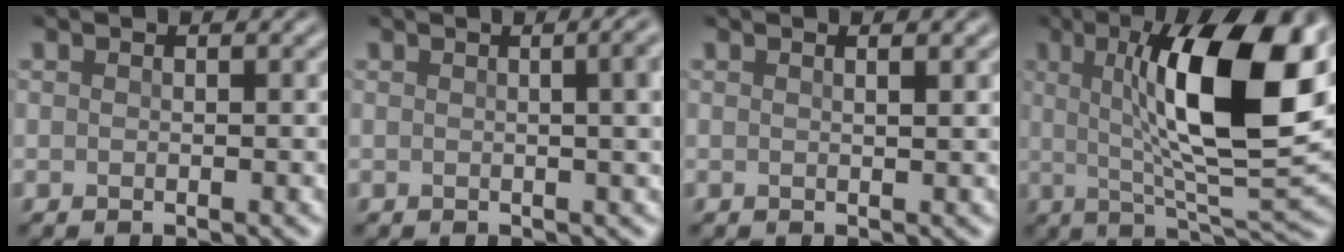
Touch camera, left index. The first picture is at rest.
{"total": 5.8, "force": [1.0, 2.7, 5.1], "torque": [-0.014, 0.029, 0.000]}
{"total": 1.2, "force": [0.6, 0.4, 1.0], "torque": [-0.008, 0.002, 0.004]}
{"total": 13.7, "force": [3.1, 3.5, 12.8], "torque": [-0.187, 0.007, 0.047]}